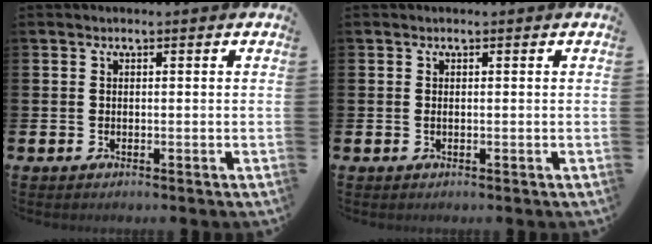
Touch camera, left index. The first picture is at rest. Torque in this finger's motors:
{"motor_torque": [0.15, 0.00, -0.01, 0.00]}